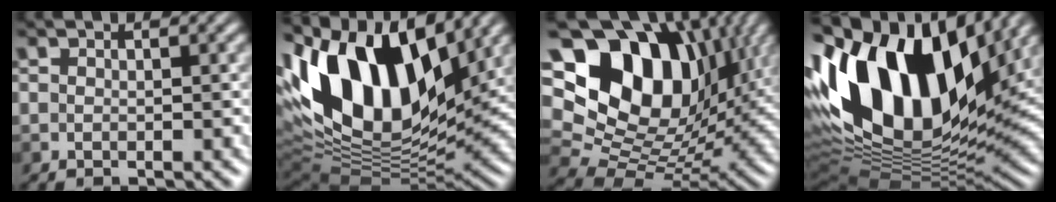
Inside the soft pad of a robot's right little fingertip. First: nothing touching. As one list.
[{"total": 14.6, "force": [4.8, 7.8, 11.3], "torque": [-0.221, 0.029, 0.080]}, {"total": 17.8, "force": [6.8, 12.2, 11.0], "torque": [-0.211, 0.047, 0.137]}, {"total": 16.5, "force": [3.9, 9.1, 13.2], "torque": [-0.275, 0.022, 0.061]}]